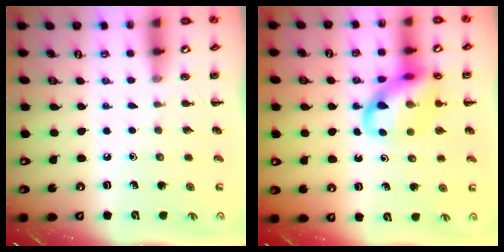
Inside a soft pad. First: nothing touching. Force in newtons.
{"total": 14.3, "press": 14.0, "slide": 2.9}